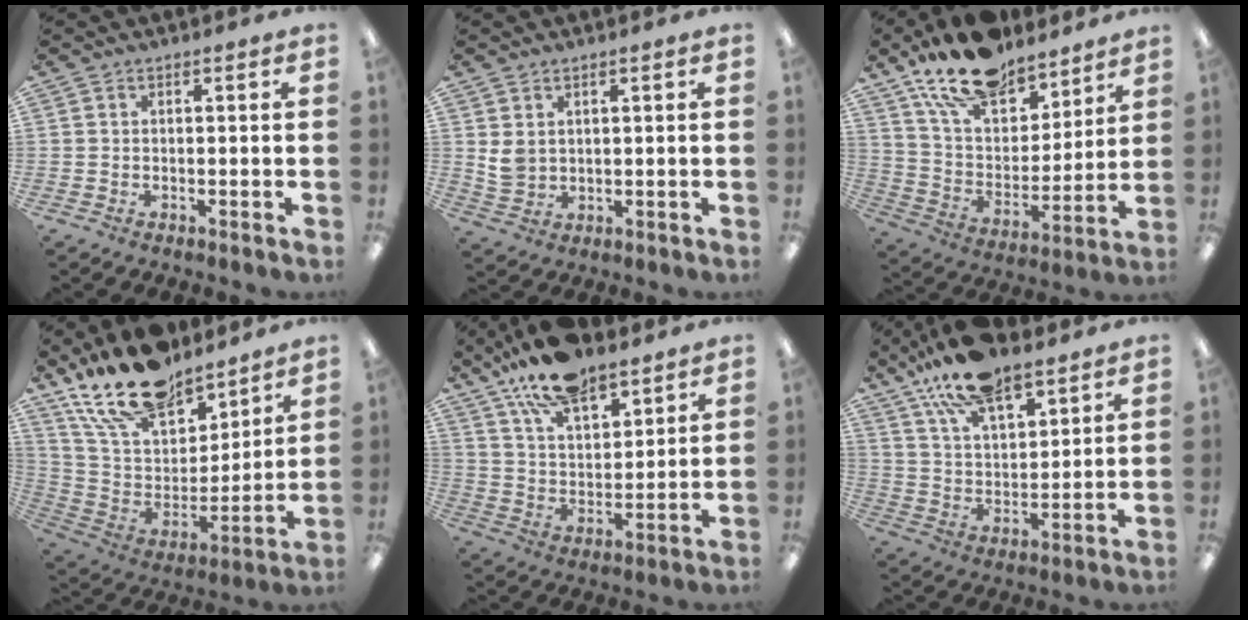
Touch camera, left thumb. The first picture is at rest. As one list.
[{"total": 4.2, "force": [1.8, 3.1, 2.2], "torque": [-0.044, 0.002, 0.039]}, {"total": 18.2, "force": [14.4, 8.1, 7.7], "torque": [-0.146, -0.086, 0.259]}, {"total": 21.2, "force": [16.6, 9.5, 9.1], "torque": [-0.182, -0.101, 0.301]}, {"total": 14.8, "force": [11.6, 6.1, 6.9], "torque": [-0.129, -0.060, 0.210]}, {"total": 15.8, "force": [12.1, 6.3, 8.0], "torque": [-0.157, -0.055, 0.218]}]